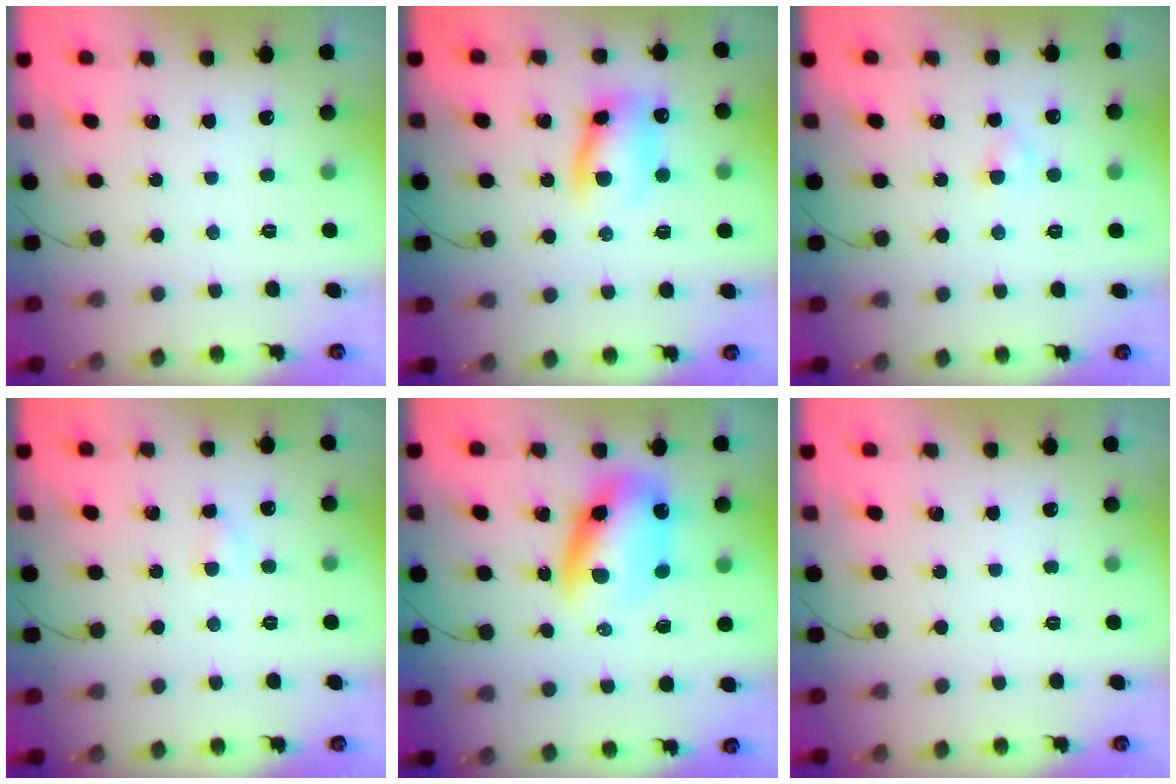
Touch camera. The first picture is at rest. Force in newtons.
{"total": 11.1, "press": 11.0, "slide": 1.4}
{"total": 2.6, "press": 2.3, "slide": 1.2}
{"total": 2.6, "press": 2.5, "slide": 0.8}
{"total": 9.6, "press": 9.3, "slide": 2.1}
{"total": 0.0}